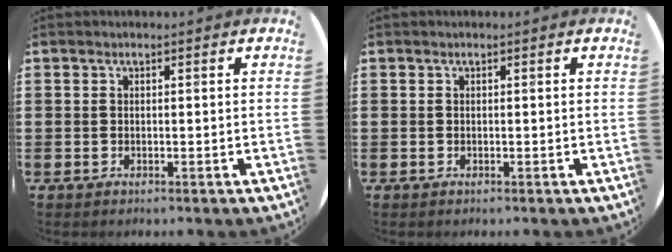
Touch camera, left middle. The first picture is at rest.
{"total": 0.0}